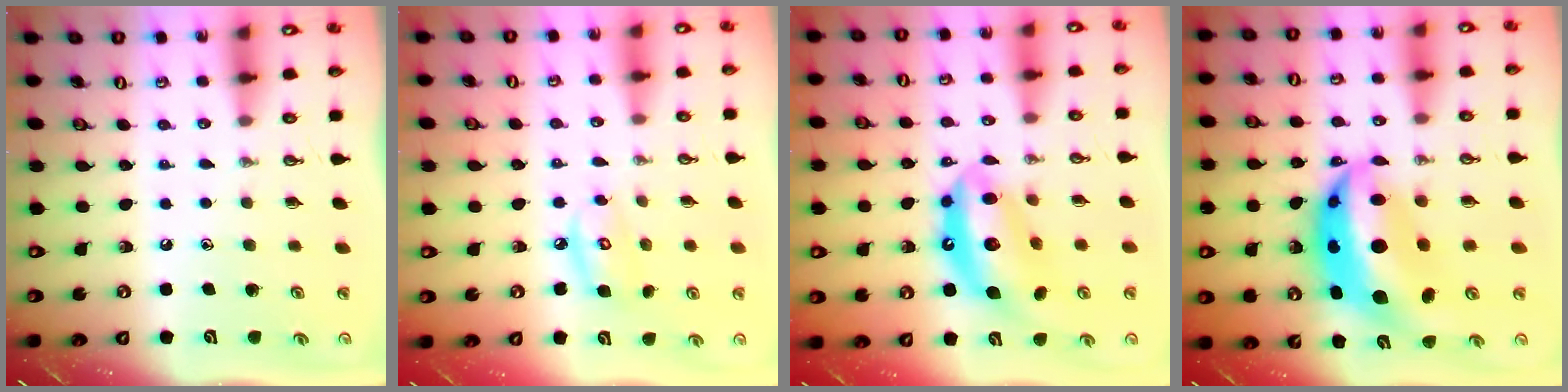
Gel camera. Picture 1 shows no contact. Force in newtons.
{"total": 7.1, "press": 7.0, "slide": 0.5}
{"total": 14.8, "press": 14.7, "slide": 1.4}
{"total": 17.0, "press": 16.9, "slide": 1.6}